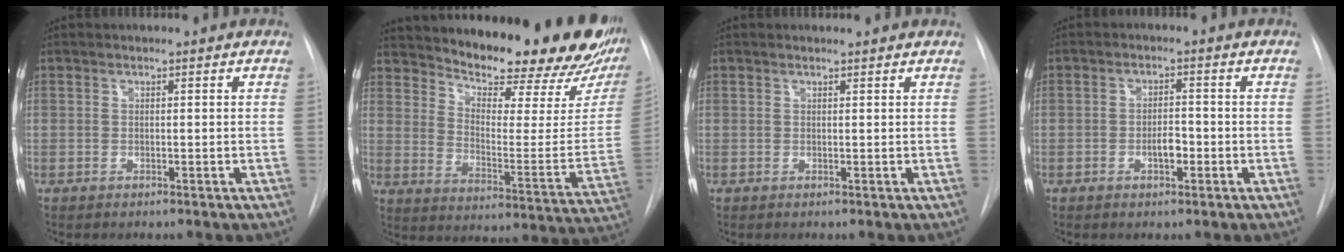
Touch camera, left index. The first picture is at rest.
{"total": 25.3, "force": [21.8, 5.2, 11.6], "torque": [-0.183, -0.082, 0.279]}
{"total": 1.5, "force": [1.4, 0.2, 0.2], "torque": [-0.012, 0.007, 0.015]}
{"total": 2.8, "force": [-1.1, 1.3, 2.2], "torque": [-0.033, 0.004, -0.018]}